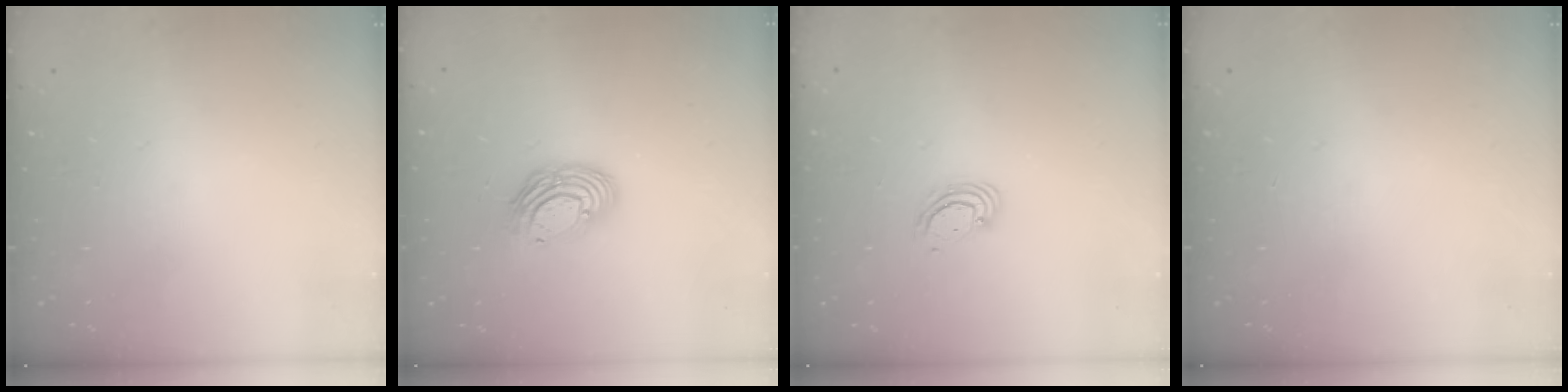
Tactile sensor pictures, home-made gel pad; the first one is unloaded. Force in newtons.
{"total": 10.9, "press": 10.9, "slide": 0.8}
{"total": 2.9, "press": 2.9, "slide": 0.3}
{"total": 0.0}